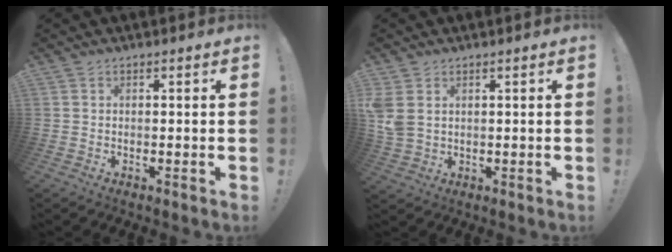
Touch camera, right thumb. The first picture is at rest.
{"total": 5.7, "force": [2.0, 3.9, 3.5], "torque": [-0.075, -0.006, 0.042]}